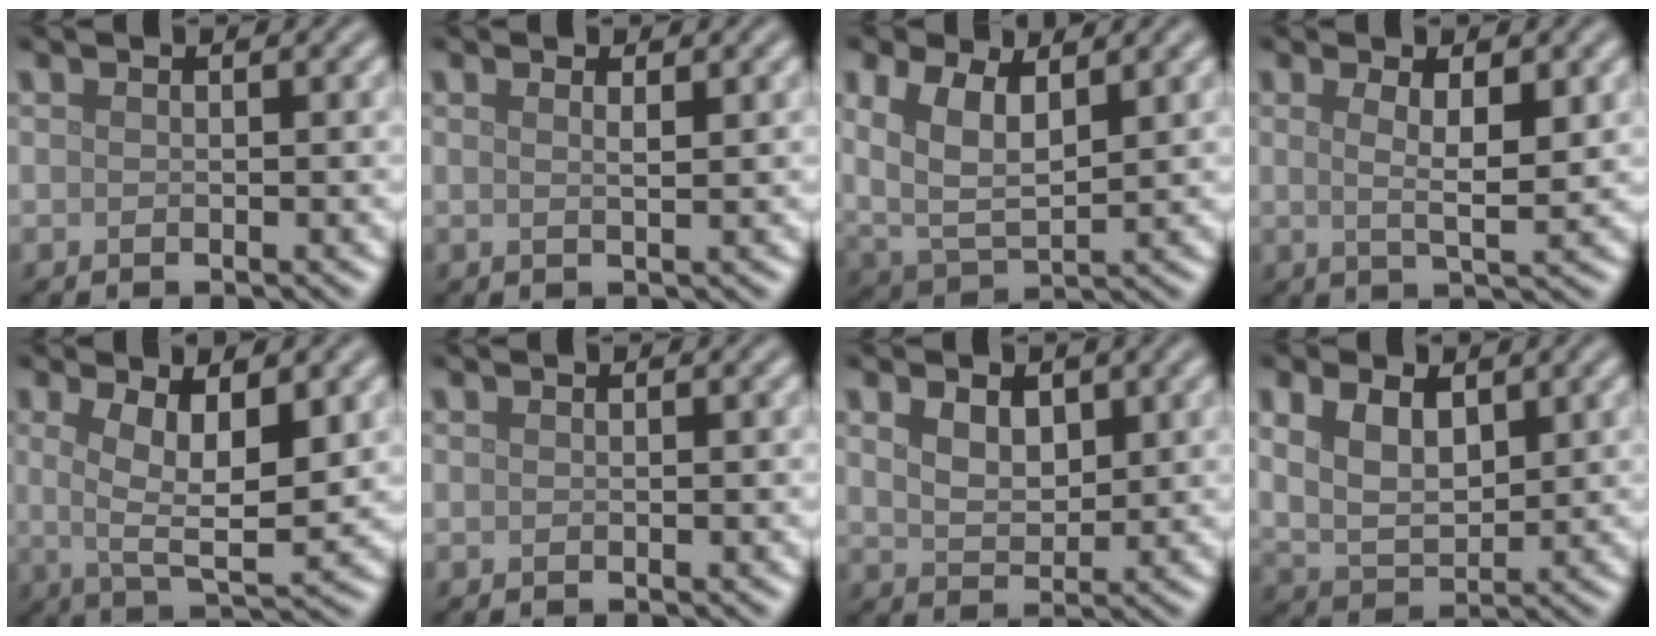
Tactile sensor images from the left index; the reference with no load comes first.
{"total": 1.3, "force": [0.6, 0.4, 1.0], "torque": [-0.008, -0.001, 0.003]}
{"total": 6.1, "force": [2.4, 3.2, 4.5], "torque": [-0.104, -0.002, 0.044]}
{"total": 3.5, "force": [0.9, 0.8, 3.3], "torque": [-0.055, -0.005, 0.015]}
{"total": 6.5, "force": [1.3, 2.2, 6.0], "torque": [-0.106, -0.007, 0.023]}
{"total": 0.0}
{"total": 2.9, "force": [1.4, 1.7, 1.8], "torque": [-0.039, -0.003, 0.028]}
{"total": 4.4, "force": [1.6, 2.5, 3.2], "torque": [-0.073, -0.003, 0.034]}